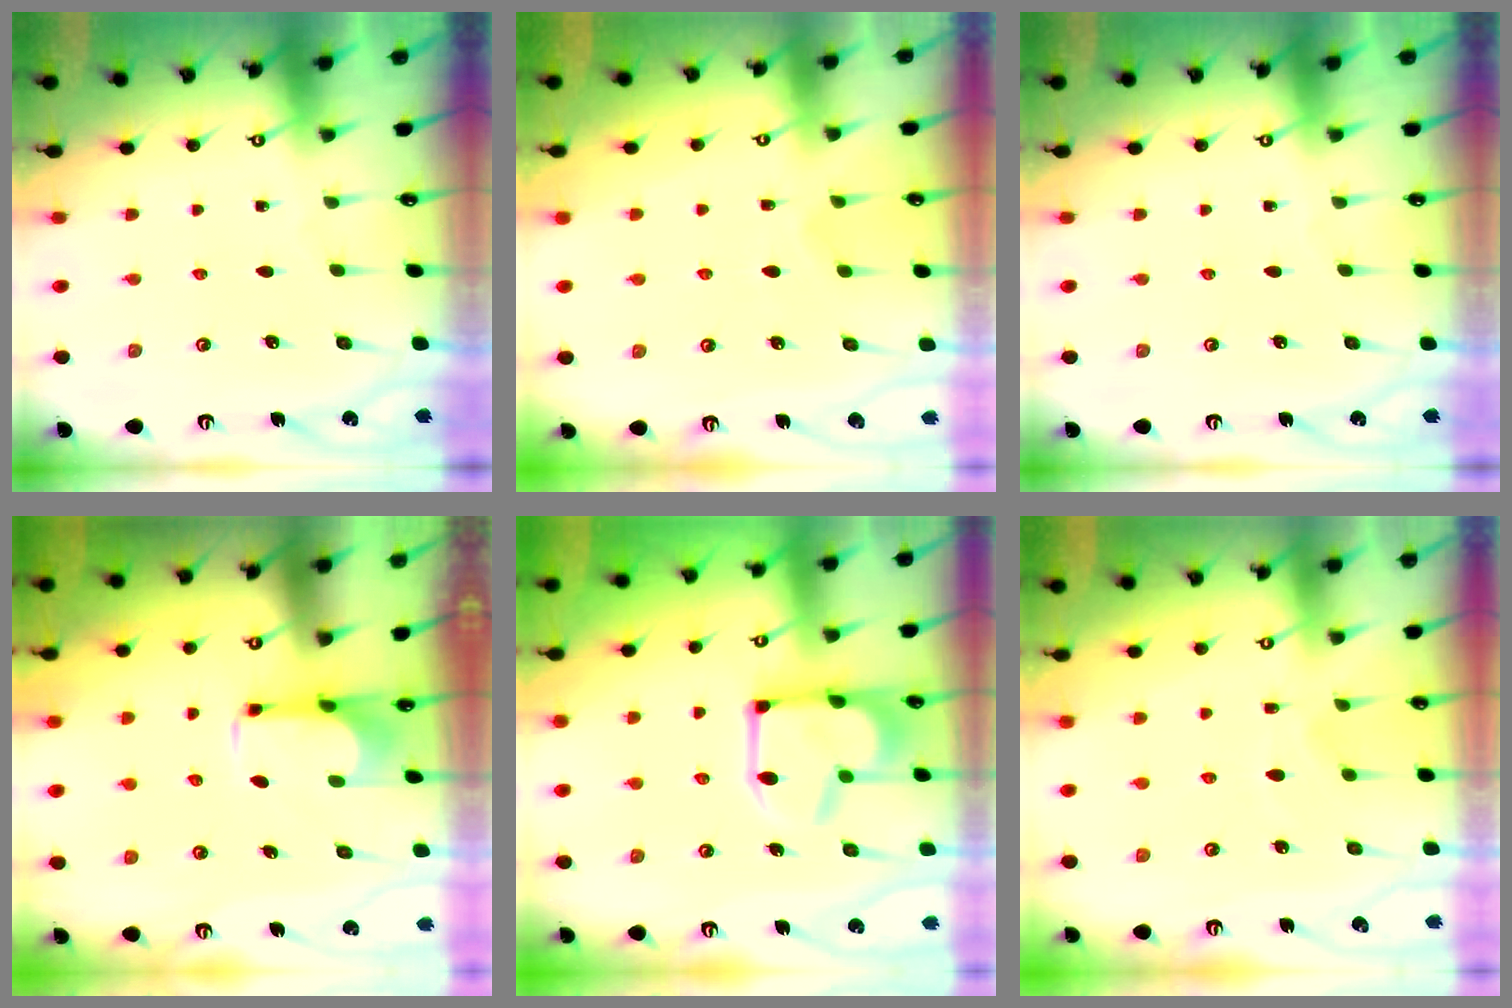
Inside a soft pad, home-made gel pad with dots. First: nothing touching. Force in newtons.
{"total": 3.4, "press": 3.3, "slide": 1.0}
{"total": 0.0}
{"total": 2.1, "press": 2.0, "slide": 0.7}
{"total": 12.1, "press": 12.0, "slide": 1.4}
{"total": 1.8, "press": 1.3, "slide": 1.3}